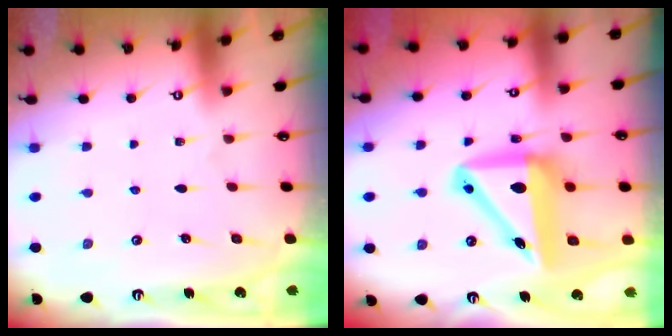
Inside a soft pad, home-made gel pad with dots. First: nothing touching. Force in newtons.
{"total": 13.3, "press": 13.0, "slide": 2.8}